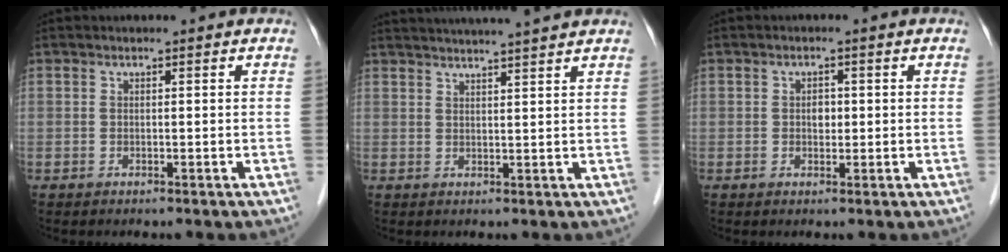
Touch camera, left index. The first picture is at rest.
{"total": 12.1, "force": [11.1, -0.6, 4.9], "torque": [-0.080, 0.021, 0.145]}
{"total": 1.6, "force": [0.0, 1.2, 1.1], "torque": [-0.017, 0.003, 0.001]}